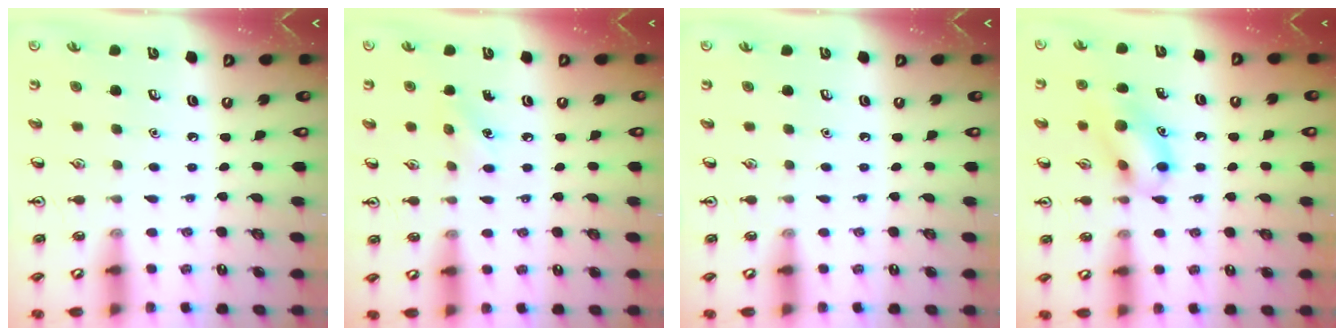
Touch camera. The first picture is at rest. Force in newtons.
{"total": 4.8, "press": 4.6, "slide": 1.4}
{"total": 0.0}
{"total": 12.1, "press": 12.1, "slide": 0.8}